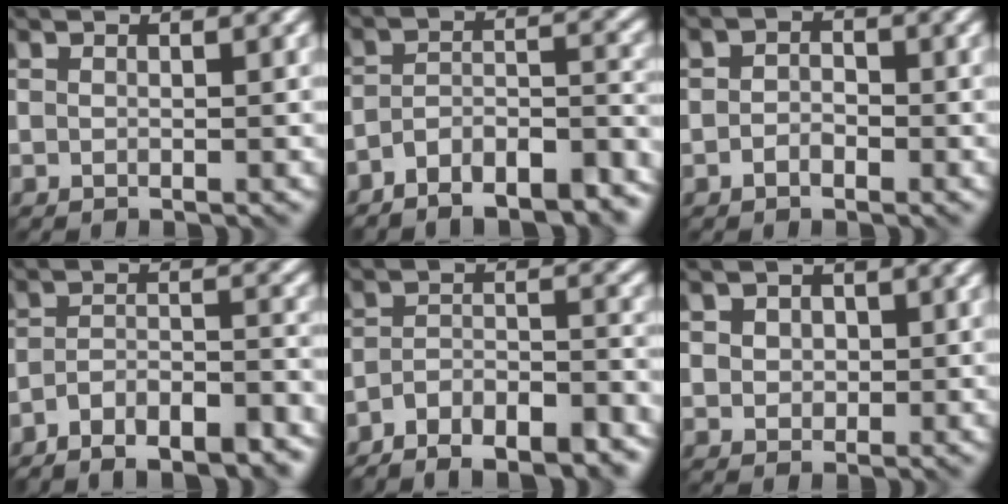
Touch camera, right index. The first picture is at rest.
{"total": 8.9, "force": [-7.2, 3.0, 4.4], "torque": [-0.074, 0.005, -0.113]}
{"total": 1.0, "force": [-0.4, 0.8, 0.5], "torque": [-0.012, 0.011, -0.013]}
{"total": 8.1, "force": [-6.3, 2.7, 4.2], "torque": [-0.071, 0.003, -0.104]}
{"total": 8.8, "force": [-7.1, 3.2, 4.1], "torque": [-0.068, -0.004, -0.111]}
{"total": 2.4, "force": [1.1, 1.9, 0.8], "torque": [-0.004, 0.025, -0.003]}